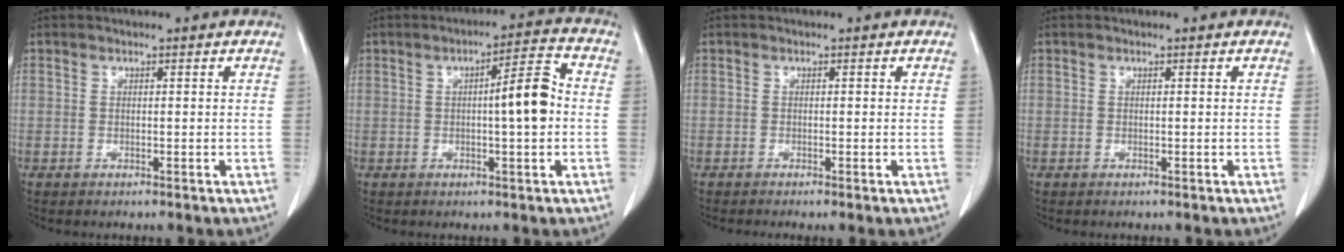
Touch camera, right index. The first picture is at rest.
{"total": 7.1, "force": [-0.2, 1.0, 7.1], "torque": [-0.100, 0.015, -0.006]}
{"total": 0.7, "force": [-0.4, 0.0, 0.6], "torque": [-0.010, -0.001, -0.010]}
{"total": 0.0}